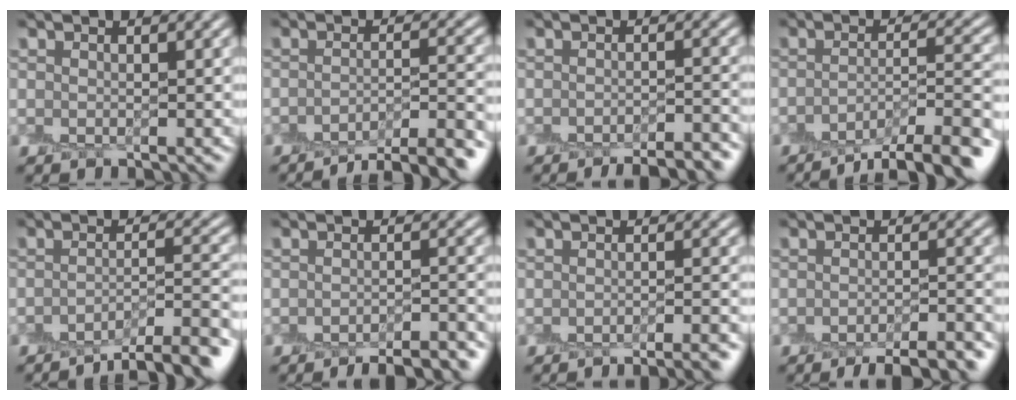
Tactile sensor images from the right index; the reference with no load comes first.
{"total": 5.7, "force": [-4.6, 1.1, 3.1], "torque": [-0.043, 0.000, -0.068]}
{"total": 4.9, "force": [-4.4, 0.8, 2.0], "torque": [-0.017, -0.003, -0.049]}
{"total": 6.6, "force": [-4.9, 1.8, 4.1], "torque": [-0.062, -0.006, -0.075]}
{"total": 5.3, "force": [-4.2, 1.2, 3.0], "torque": [-0.045, -0.004, -0.060]}
{"total": 6.1, "force": [-5.4, 1.1, 2.7], "torque": [-0.028, -0.007, -0.061]}
{"total": 4.3, "force": [-3.8, 0.7, 1.9], "torque": [-0.011, -0.006, -0.042]}
{"total": 6.2, "force": [-5.0, 1.2, 3.4], "torque": [-0.036, -0.010, -0.063]}